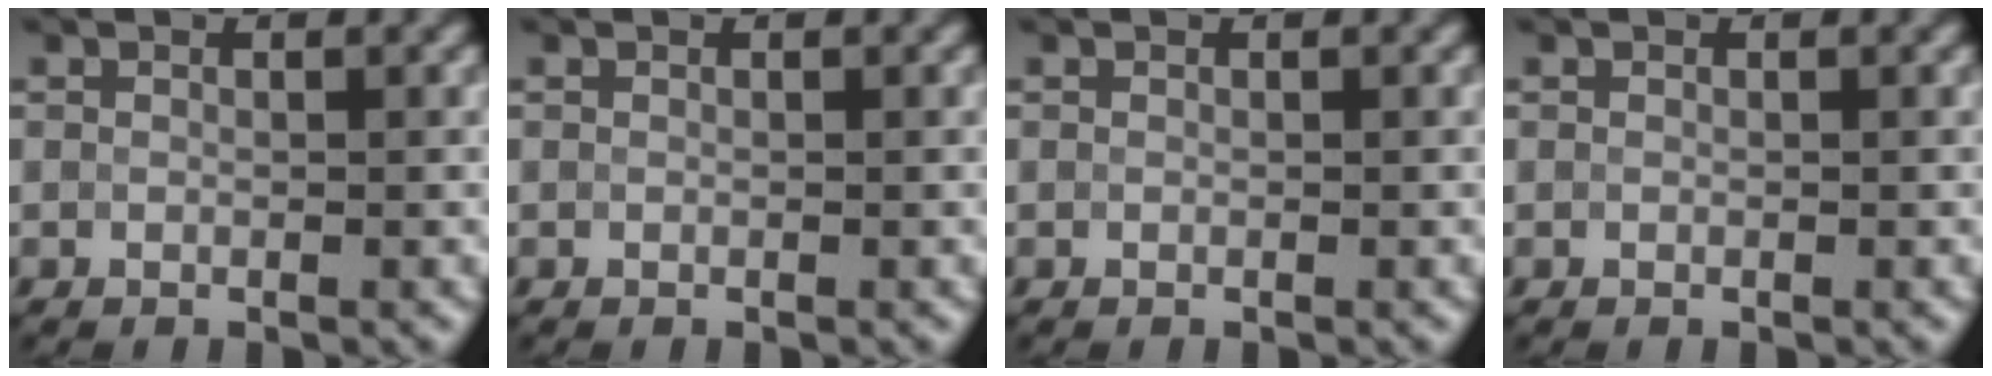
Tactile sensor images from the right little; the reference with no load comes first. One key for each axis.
{"total": 0.0}
{"total": 0.0}
{"total": 0.0}